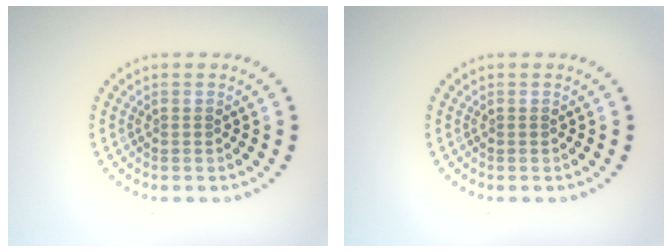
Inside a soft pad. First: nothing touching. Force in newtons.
{"total": 0.0}